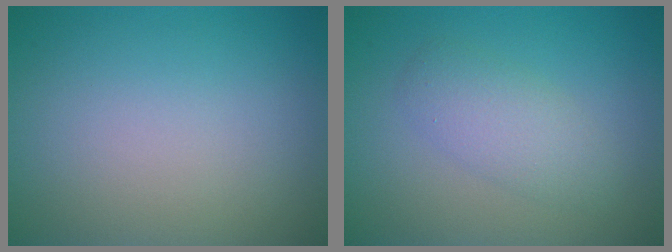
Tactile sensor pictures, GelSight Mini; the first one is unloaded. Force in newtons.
{"total": 2.9, "press": 2.9, "slide": 0.0}